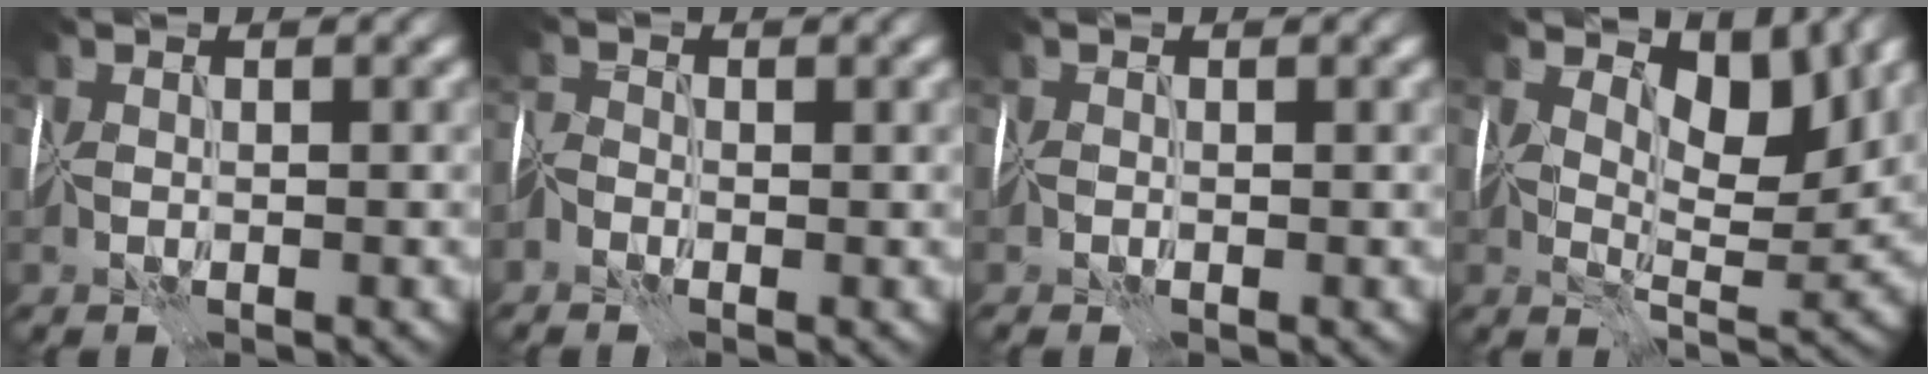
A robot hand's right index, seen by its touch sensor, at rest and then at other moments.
{"total": 1.3, "force": [-0.8, 1.0, 0.5], "torque": [-0.011, 0.004, -0.027]}
{"total": 0.8, "force": [-0.8, 0.1, -0.1], "torque": [-0.002, -0.006, -0.013]}
{"total": 5.9, "force": [3.4, 2.8, 4.0], "torque": [-0.058, -0.009, 0.047]}